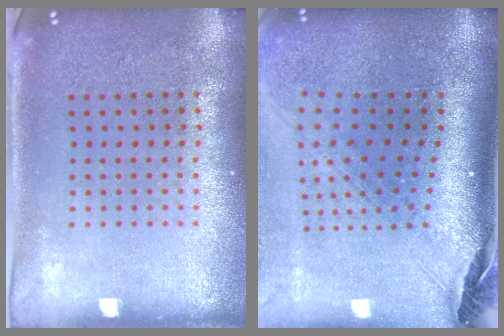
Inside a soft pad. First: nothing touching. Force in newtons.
{"total": 2.9, "press": 2.0, "slide": 2.0}